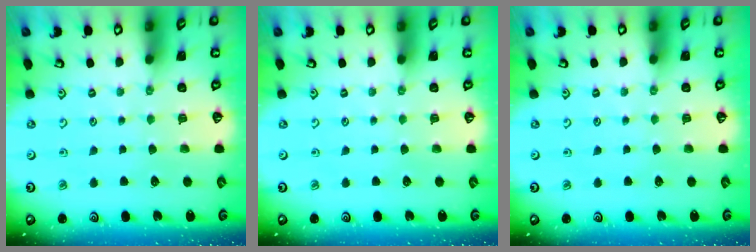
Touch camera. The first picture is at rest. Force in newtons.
{"total": 0.0}
{"total": 0.0}